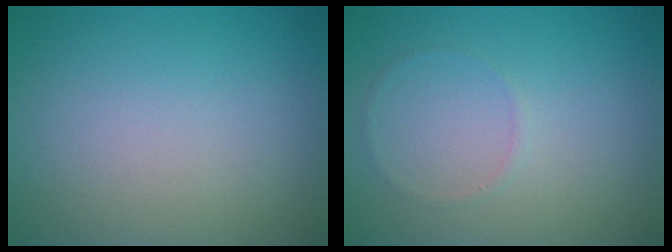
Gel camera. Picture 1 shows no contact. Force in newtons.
{"total": 0.5, "press": 0.5, "slide": 0.1}